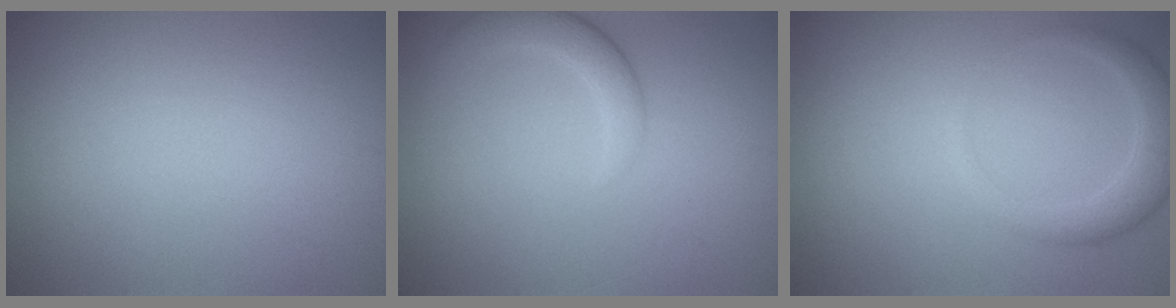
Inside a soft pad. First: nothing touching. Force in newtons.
{"total": 2.4, "press": 2.4, "slide": 0.3}
{"total": 2.6, "press": 2.6, "slide": 0.0}